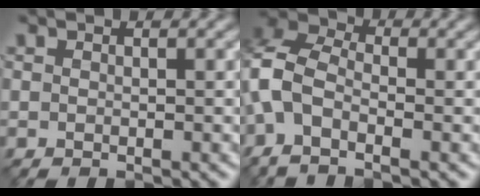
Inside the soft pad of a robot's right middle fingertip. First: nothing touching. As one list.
[{"total": 6.3, "force": [-2.1, 4.1, 4.4], "torque": [-0.118, 0.015, -0.059]}]